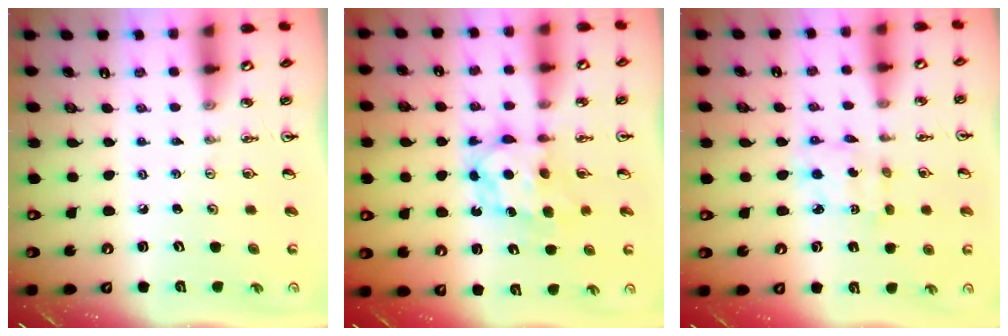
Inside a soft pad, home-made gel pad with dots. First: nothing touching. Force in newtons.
{"total": 6.7, "press": 6.7, "slide": 0.2}
{"total": 2.4, "press": 2.4, "slide": 0.2}